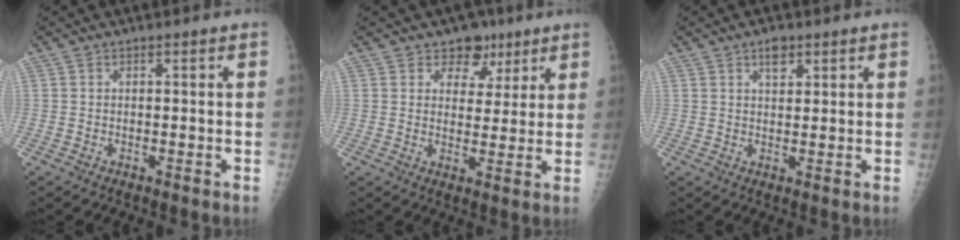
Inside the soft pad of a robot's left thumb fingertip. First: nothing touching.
{"total": 6.2, "force": [3.9, 4.6, 1.4], "torque": [0.017, -0.014, 0.057]}
{"total": 3.0, "force": [1.8, 1.7, 1.8], "torque": [-0.016, -0.008, 0.028]}